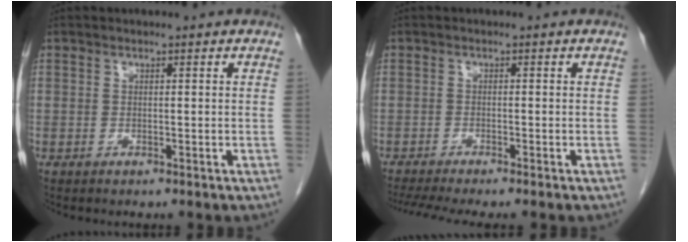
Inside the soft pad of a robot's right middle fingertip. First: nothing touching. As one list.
[{"total": 6.7, "force": [-5.6, -0.1, 3.6], "torque": [-0.053, -0.014, -0.092]}]